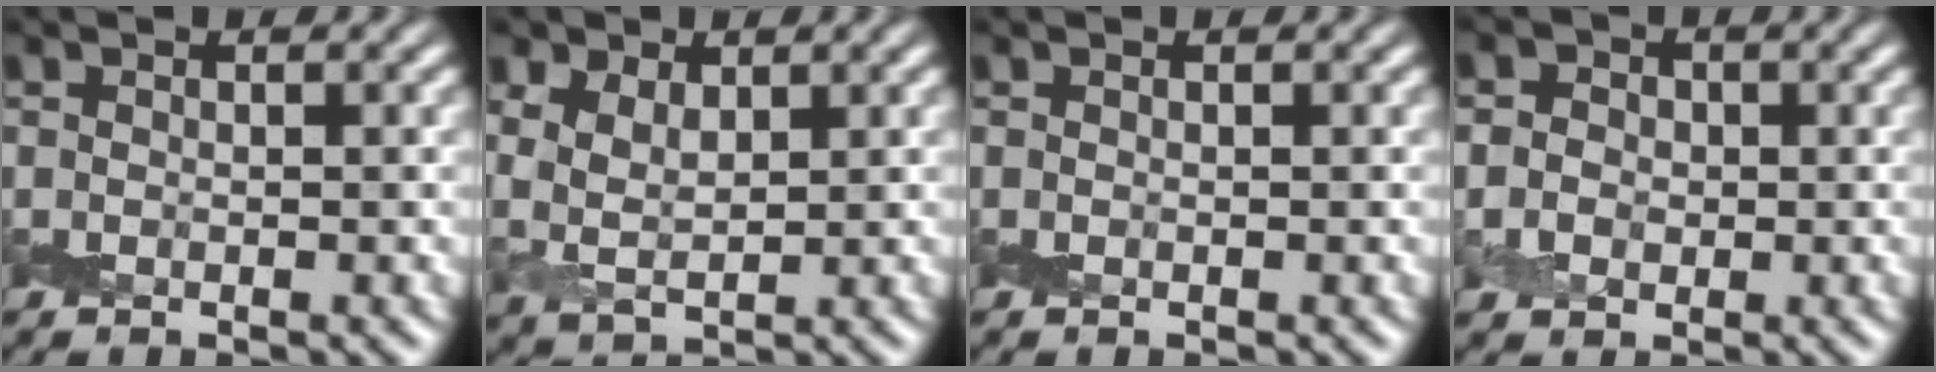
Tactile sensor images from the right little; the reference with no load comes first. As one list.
[{"total": 3.7, "force": [1.5, 2.4, 2.4], "torque": [-0.056, -0.008, 0.034]}, {"total": 0.0}, {"total": 3.9, "force": [0.4, 3.4, 1.7], "torque": [-0.009, 0.017, -0.015]}]